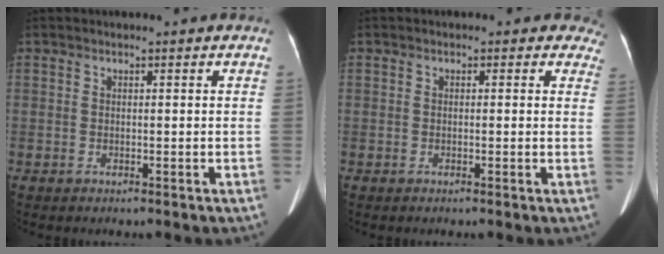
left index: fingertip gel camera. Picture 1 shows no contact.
{"total": 3.1, "force": [2.4, 1.9, 0.3], "torque": [0.024, -0.006, -0.004]}